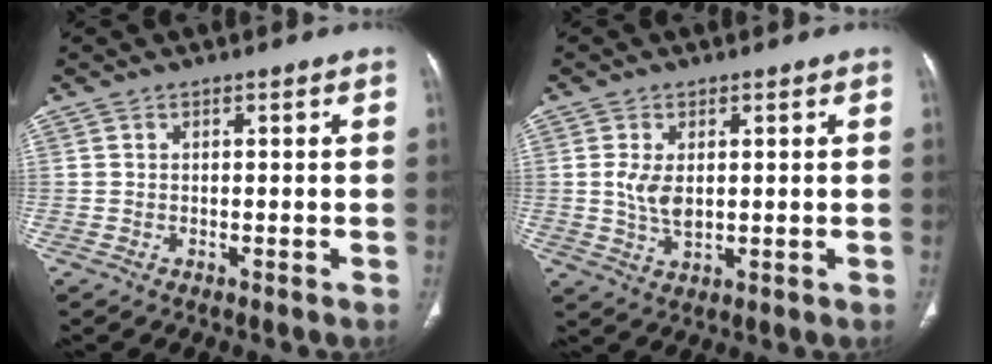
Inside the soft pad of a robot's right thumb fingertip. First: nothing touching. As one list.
[{"total": 4.9, "force": [0.7, 2.7, 4.1], "torque": [-0.082, -0.010, 0.018]}]